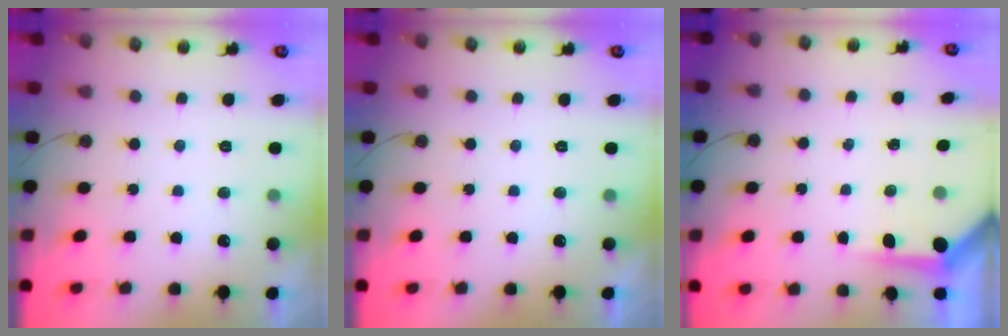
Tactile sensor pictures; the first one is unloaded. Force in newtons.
{"total": 0.0}
{"total": 4.0, "press": 4.0, "slide": 0.4}